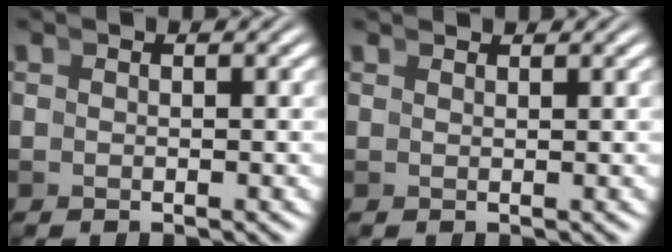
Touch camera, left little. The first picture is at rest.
{"total": 1.3, "force": [1.1, -0.6, -0.2], "torque": [0.019, 0.008, 0.021]}